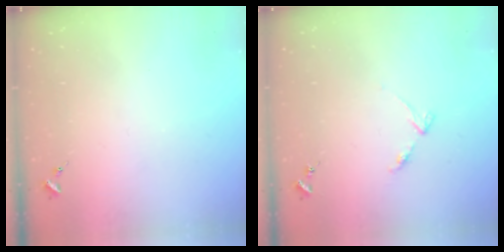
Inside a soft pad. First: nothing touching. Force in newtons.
{"total": 4.0, "press": 4.0, "slide": 0.6}